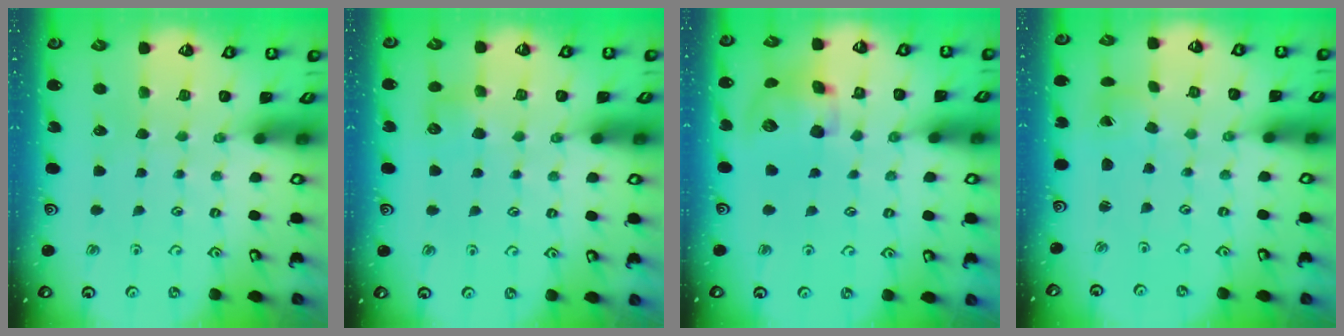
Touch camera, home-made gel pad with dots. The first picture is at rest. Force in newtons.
{"total": 6.4, "press": 6.3, "slide": 0.8}
{"total": 13.1, "press": 12.9, "slide": 2.2}
{"total": 0.7, "press": 0.7, "slide": 0.1}